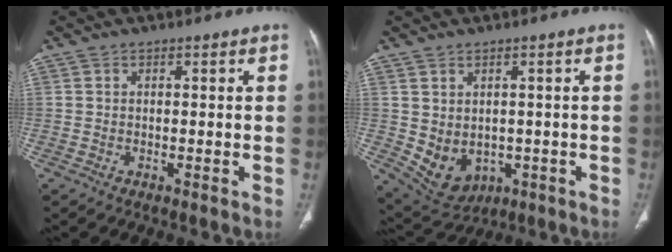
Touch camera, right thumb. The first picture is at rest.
{"total": 8.7, "force": [-1.5, 6.7, 5.3], "torque": [-0.073, 0.004, 0.004]}